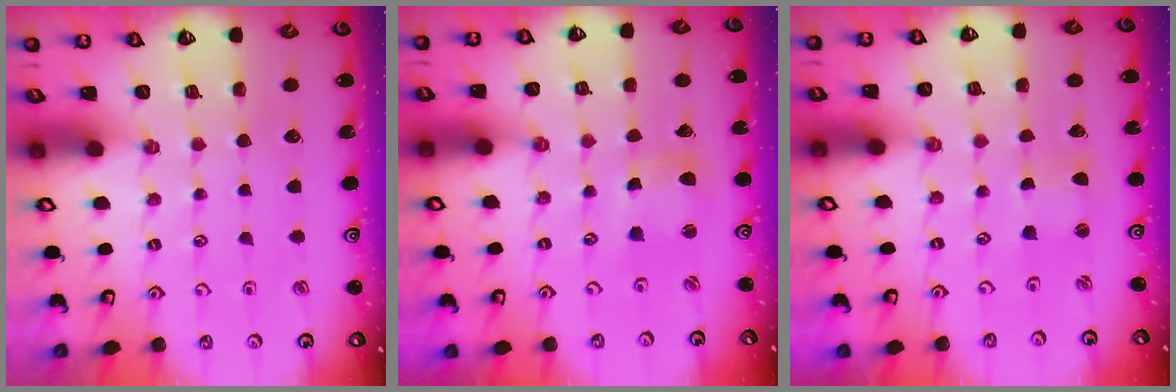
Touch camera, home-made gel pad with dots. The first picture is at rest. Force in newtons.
{"total": 5.1, "press": 5.0, "slide": 0.6}
{"total": 0.9, "press": 0.9, "slide": 0.2}